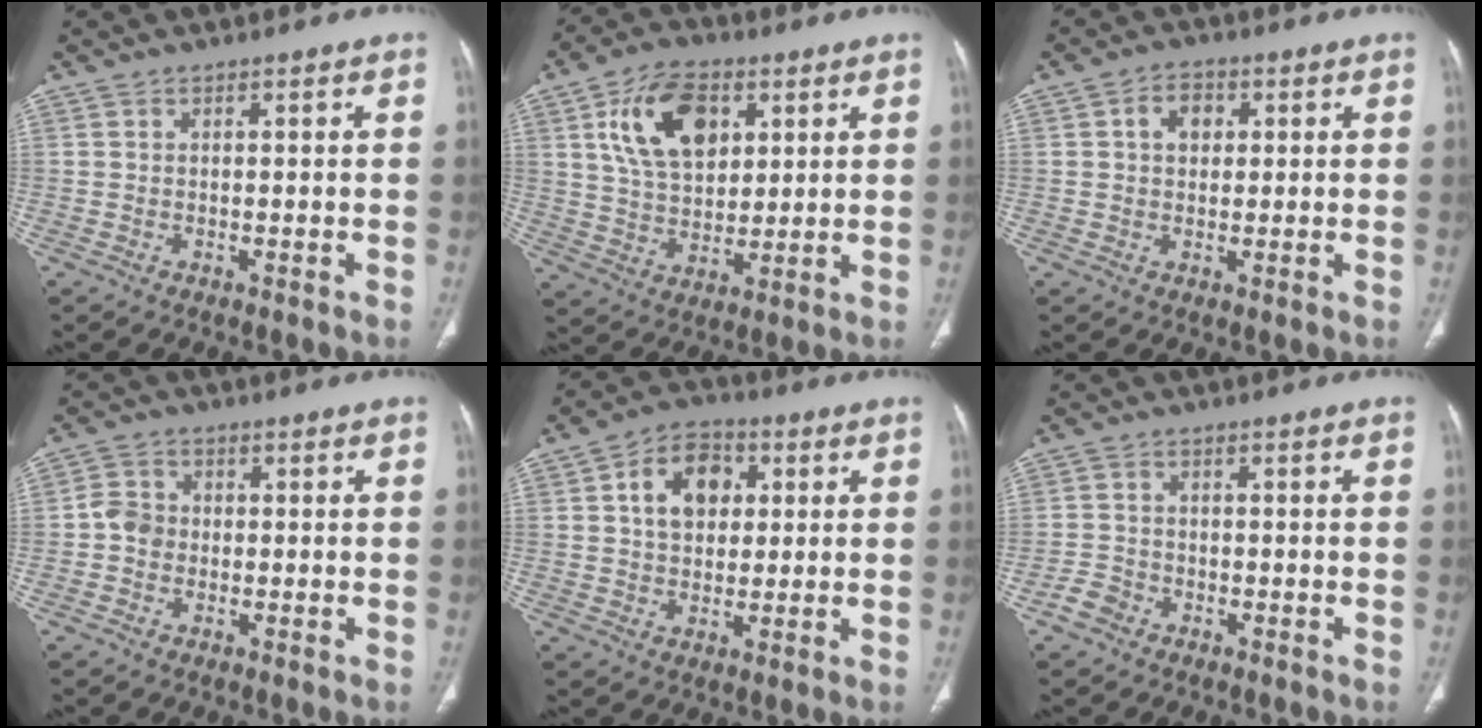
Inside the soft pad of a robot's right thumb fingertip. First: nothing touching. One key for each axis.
{"total": 14.8, "fx": 5.4, "fy": 9.3, "fz": 10.2, "tx": -0.153, "ty": -0.013, "tz": 0.102}
{"total": 4.5, "fx": 1.1, "fy": 3.5, "fz": 2.7, "tx": -0.026, "ty": 0.007, "tz": 0.015}
{"total": 3.8, "fx": -0.6, "fy": 3.4, "fz": 1.6, "tx": -0.014, "ty": 0.009, "tz": -0.018}
{"total": 10.3, "fx": 2.5, "fy": 7.5, "fz": 6.6, "tx": -0.078, "ty": 0.007, "tz": 0.036}
{"total": 3.0, "fx": -1.8, "fy": 2.3, "fz": 0.9, "tx": -0.012, "ty": 0.014, "tz": -0.037}